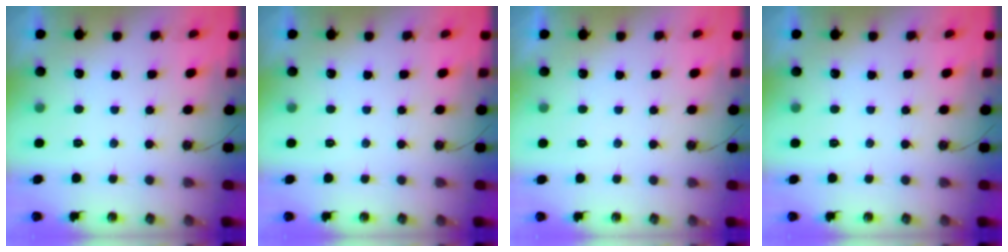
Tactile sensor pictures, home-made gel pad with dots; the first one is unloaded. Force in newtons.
{"total": 0.0}
{"total": 2.2, "press": 2.2, "slide": 0.4}
{"total": 0.0}